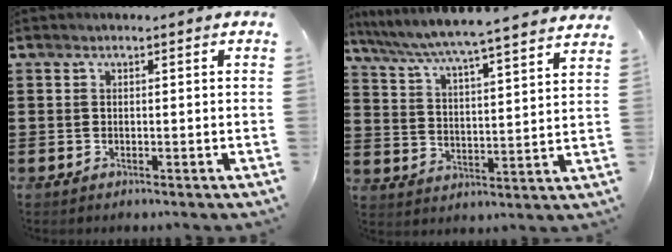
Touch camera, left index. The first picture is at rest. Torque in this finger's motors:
{"motor_torque": [2.14, 0.00, 0.80, 0.21]}